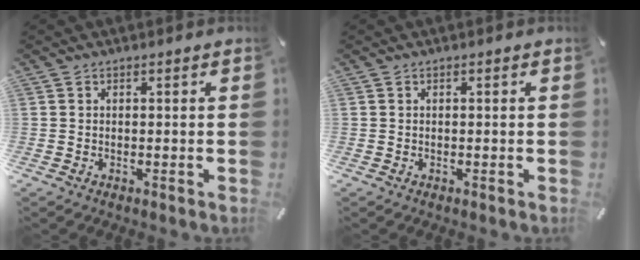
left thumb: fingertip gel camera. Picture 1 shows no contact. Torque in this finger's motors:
{"motor_torque": [0.01, 0.01, -0.06, 0.01, 0.00]}